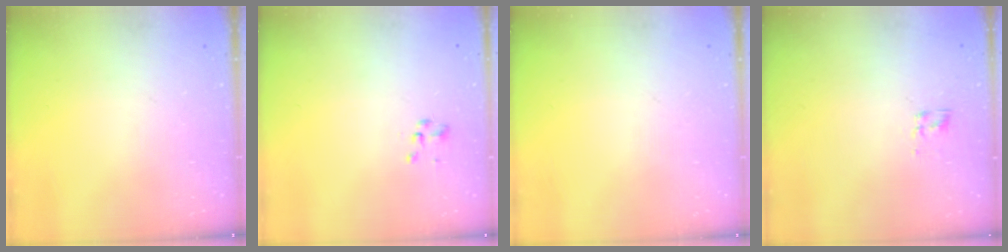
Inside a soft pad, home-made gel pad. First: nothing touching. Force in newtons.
{"total": 1.8, "press": 1.7, "slide": 0.5}
{"total": 0.0}
{"total": 2.3, "press": 2.0, "slide": 1.2}